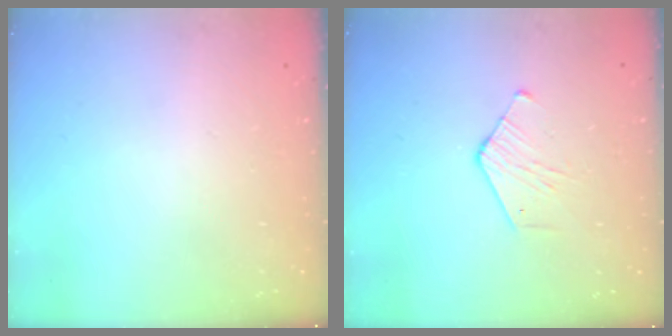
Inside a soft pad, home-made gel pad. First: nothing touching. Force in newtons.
{"total": 4.3, "press": 4.3, "slide": 0.4}